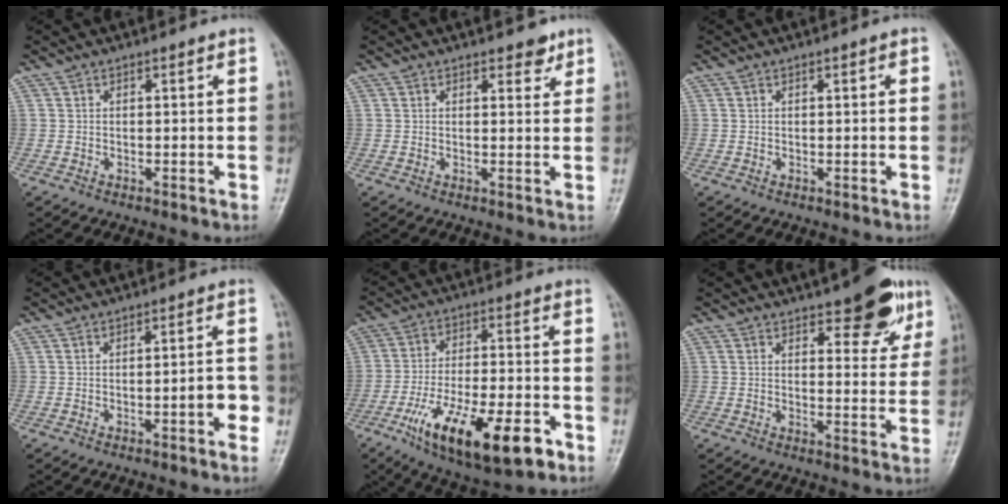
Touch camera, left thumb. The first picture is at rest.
{"total": 2.9, "force": [2.0, 1.4, 1.5], "torque": [-0.004, -0.010, 0.025]}
{"total": 1.1, "force": [0.3, 0.3, 1.0], "torque": [-0.014, 0.002, 0.003]}
{"total": 4.4, "force": [-1.6, 1.1, 4.0], "torque": [-0.049, 0.014, -0.020]}
{"total": 19.5, "force": [-9.2, 7.1, 15.6], "torque": [-0.268, 0.024, -0.143]}
{"total": 9.8, "force": [5.9, 4.0, 6.7], "torque": [-0.053, -0.028, 0.075]}